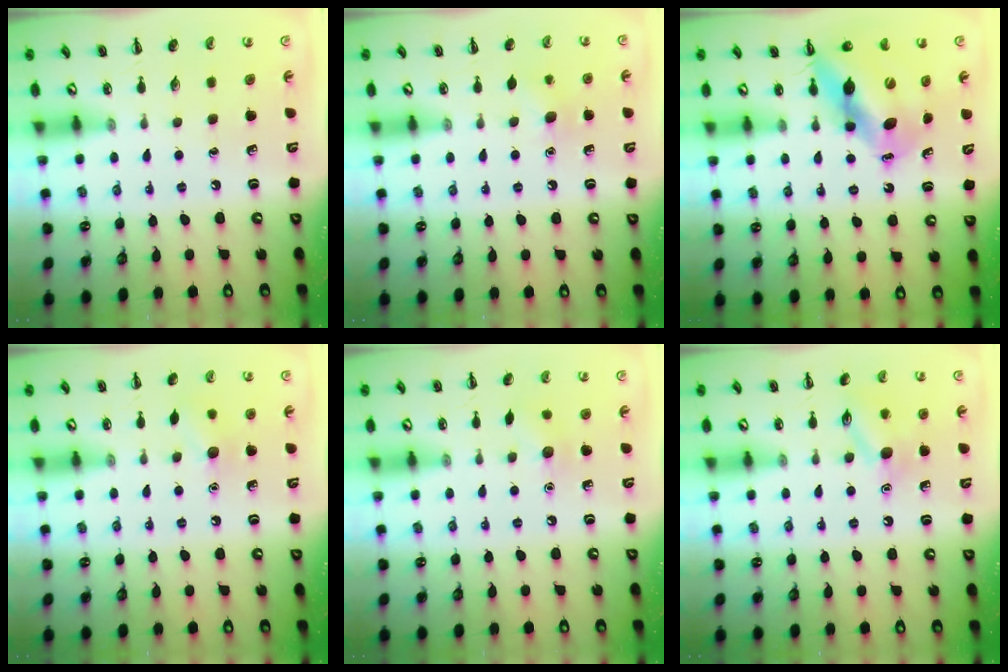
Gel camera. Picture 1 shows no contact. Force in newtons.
{"total": 6.1, "press": 5.9, "slide": 1.8}
{"total": 11.2, "press": 10.8, "slide": 3.2}
{"total": 8.4, "press": 8.1, "slide": 1.8}
{"total": 7.1, "press": 6.9, "slide": 1.5}
{"total": 10.8, "press": 10.7, "slide": 0.6}